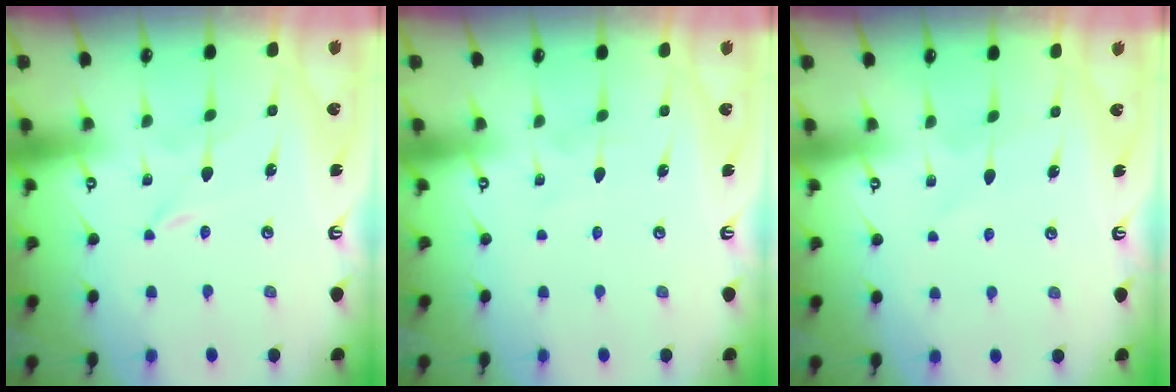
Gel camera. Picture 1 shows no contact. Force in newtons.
{"total": 2.4, "press": 2.4, "slide": 0.3}
{"total": 4.9, "press": 4.8, "slide": 0.6}